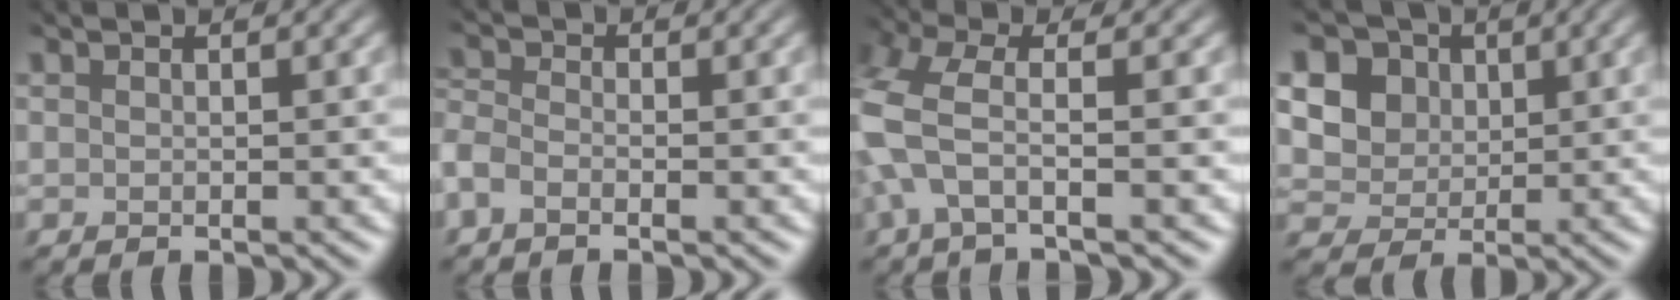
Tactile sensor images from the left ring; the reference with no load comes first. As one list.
[{"total": 2.1, "force": [-2.1, 0.4, 0.2], "torque": [-0.018, -0.005, -0.037]}, {"total": 4.2, "force": [-2.1, 1.1, 3.5], "torque": [-0.104, -0.006, -0.037]}, {"total": 7.9, "force": [2.3, 6.7, 3.3], "torque": [-0.086, 0.012, 0.035]}]